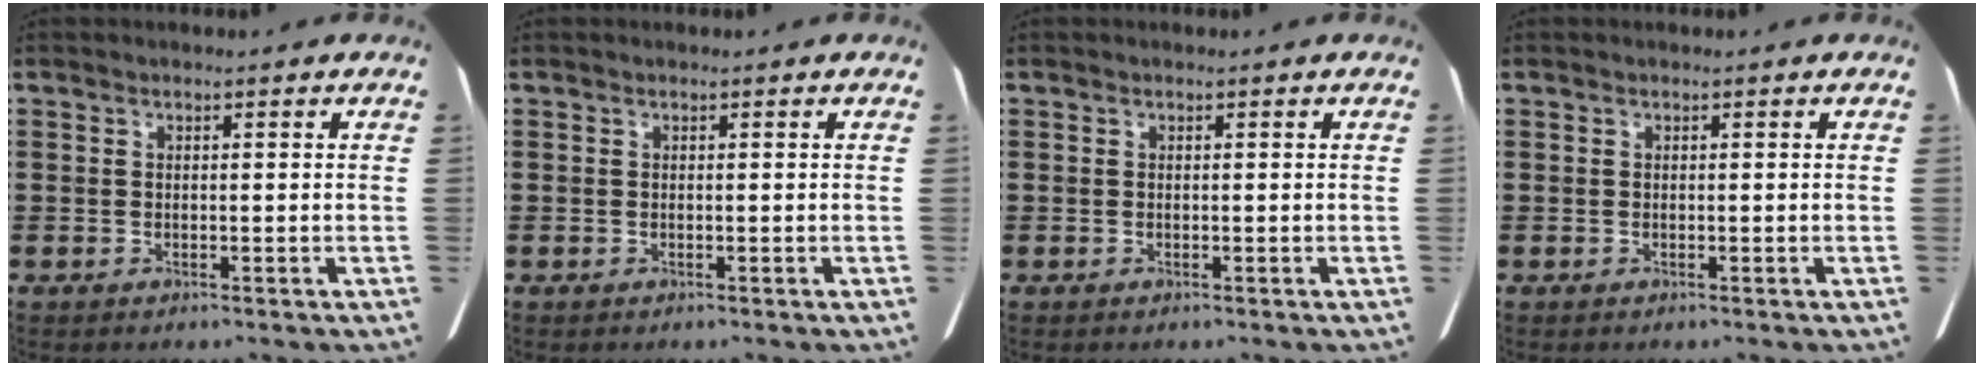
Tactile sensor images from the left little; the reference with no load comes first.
{"total": 0.0}
{"total": 0.0}
{"total": 0.0}